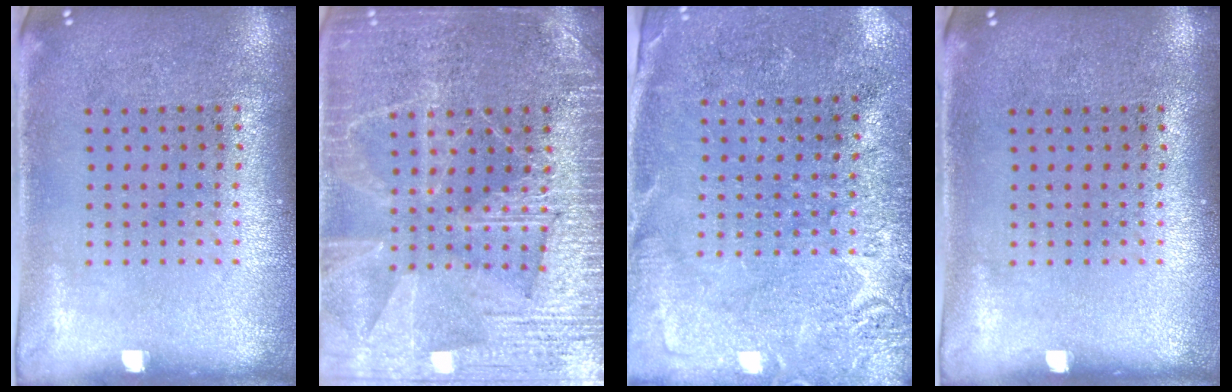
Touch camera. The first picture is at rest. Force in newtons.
{"total": 4.0, "press": 4.0, "slide": 0.6}
{"total": 2.7, "press": 2.6, "slide": 0.6}
{"total": 0.0}